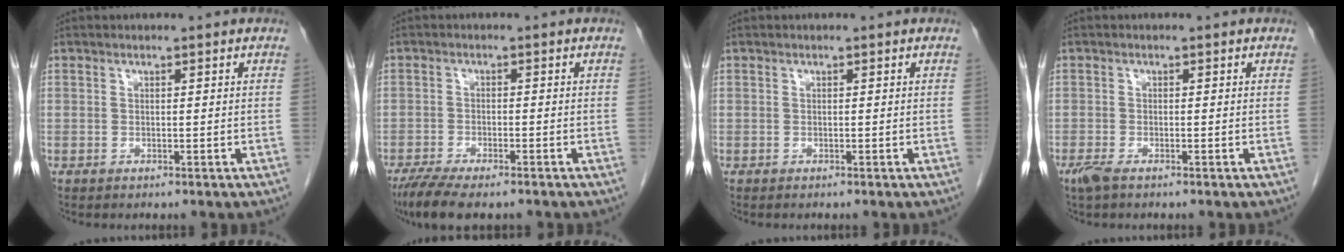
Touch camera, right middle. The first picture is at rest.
{"total": 8.1, "force": [-6.3, 2.0, 4.7], "torque": [-0.080, -0.017, -0.103]}
{"total": 0.0}
{"total": 2.1, "force": [-1.4, 0.5, 1.4], "torque": [-0.037, -0.007, -0.027]}